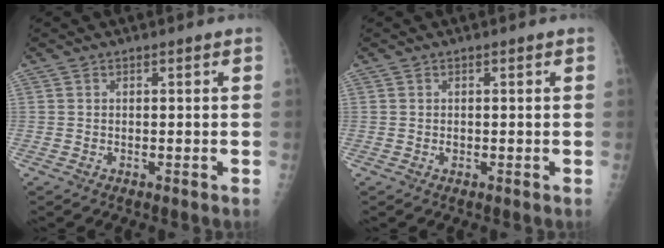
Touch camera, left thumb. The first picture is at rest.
{"total": 0.7, "force": [0.0, 0.6, 0.4], "torque": [-0.001, 0.001, -0.002]}